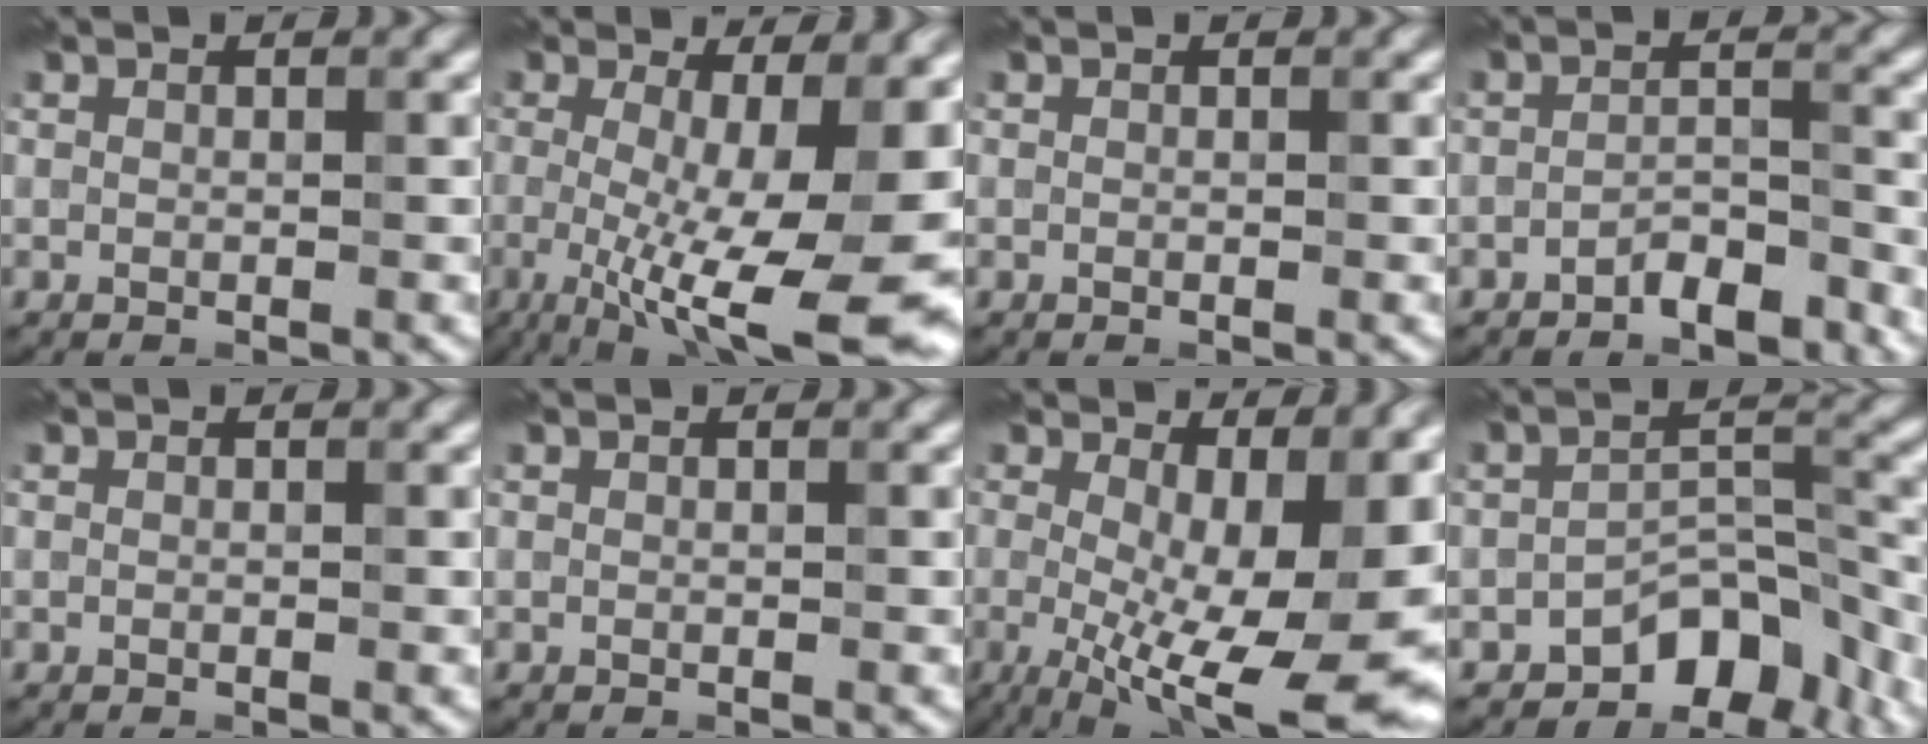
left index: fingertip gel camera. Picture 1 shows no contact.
{"total": 14.4, "force": [-2.8, 3.8, 13.5], "torque": [-0.189, -0.016, -0.040]}
{"total": 0.0}
{"total": 2.9, "force": [-2.4, 0.8, 1.4], "torque": [-0.022, 0.011, -0.044]}
{"total": 0.0}
{"total": 0.0}
{"total": 14.2, "force": [-1.6, 4.9, 13.2], "torque": [-0.178, -0.013, -0.010]}
{"total": 6.8, "force": [-4.8, 3.1, 3.7], "torque": [-0.036, 0.007, -0.085]}